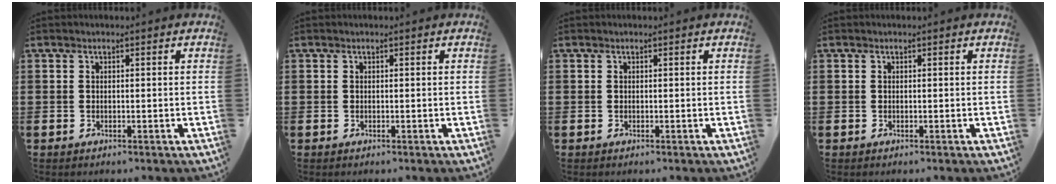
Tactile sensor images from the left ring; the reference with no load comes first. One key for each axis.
{"total": 0.0}
{"total": 0.0}
{"total": 0.0}